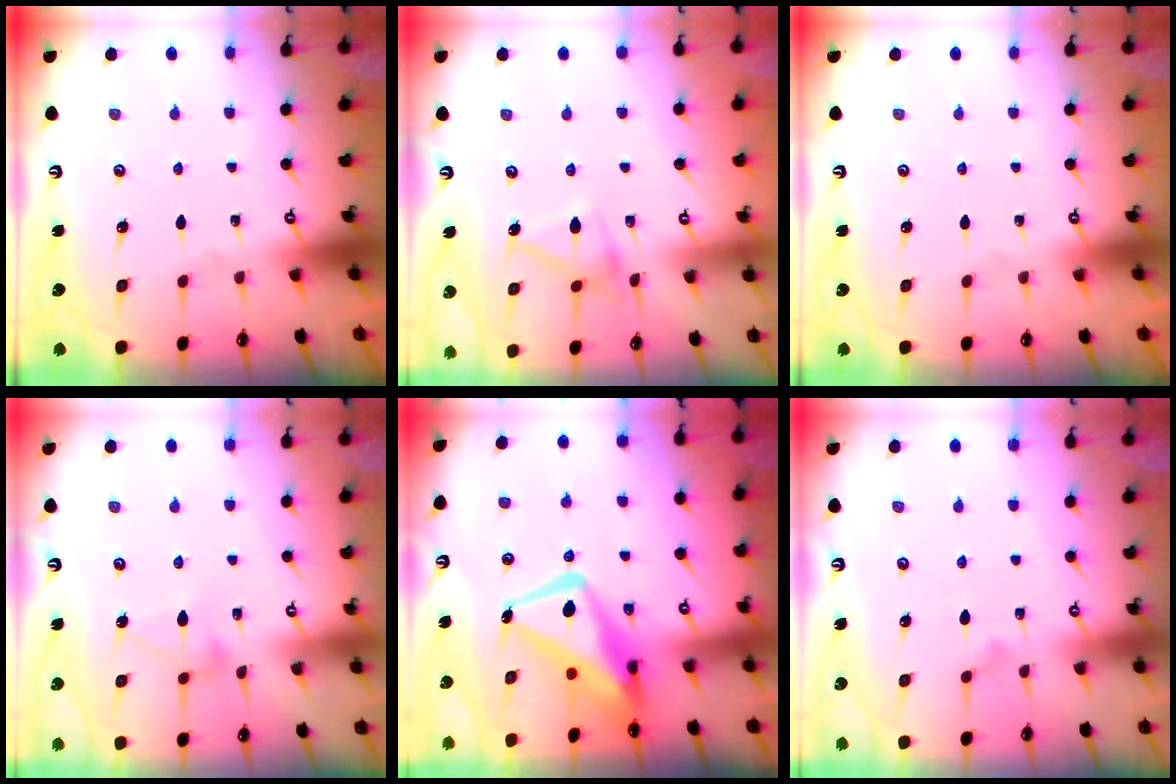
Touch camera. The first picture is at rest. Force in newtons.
{"total": 13.3, "press": 13.3, "slide": 0.4}
{"total": 0.0}
{"total": 7.0, "press": 7.0, "slide": 0.3}
{"total": 13.9, "press": 13.8, "slide": 2.2}
{"total": 6.7, "press": 6.7, "slide": 0.5}